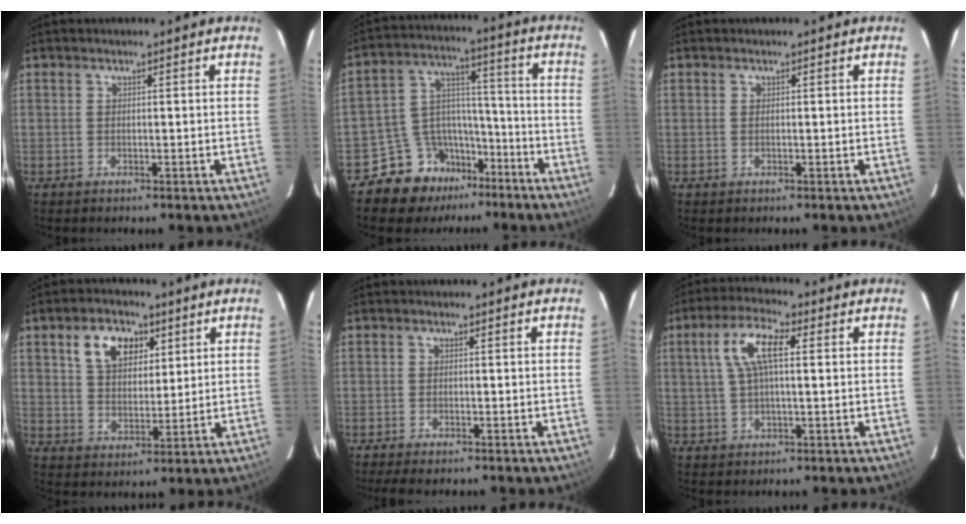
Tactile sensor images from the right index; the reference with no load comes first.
{"total": 11.5, "force": [-8.8, 7.3, 1.8], "torque": [-0.048, 0.063, -0.144]}
{"total": 0.0}
{"total": 9.4, "force": [4.4, 6.1, 5.6], "torque": [-0.104, 0.020, 0.080]}
{"total": 3.8, "force": [-3.1, 0.7, 2.0], "torque": [-0.048, -0.017, -0.054]}
{"total": 8.1, "force": [1.9, 2.5, 7.4], "torque": [-0.148, 0.017, 0.037]}